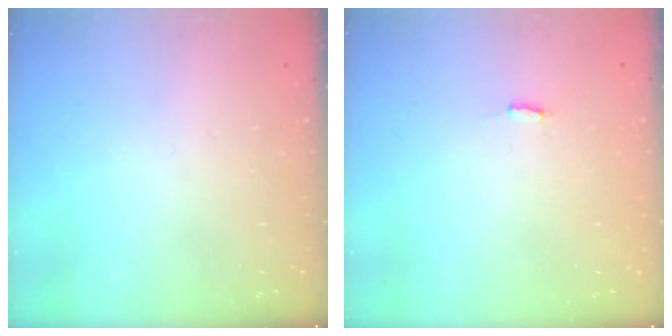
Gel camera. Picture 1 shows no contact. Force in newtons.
{"total": 3.0, "press": 2.9, "slide": 0.5}